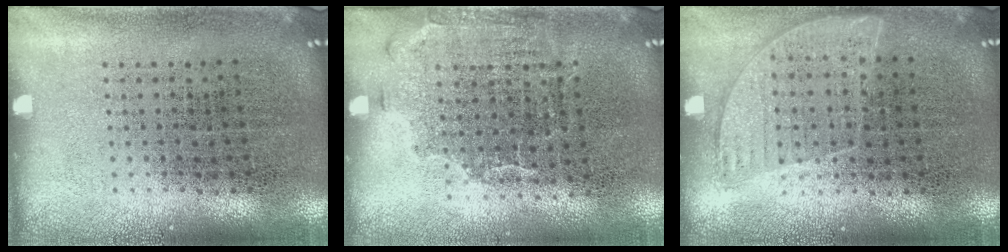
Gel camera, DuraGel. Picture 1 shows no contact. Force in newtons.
{"total": 1.5, "press": 1.1, "slide": 0.9}
{"total": 0.9, "press": 0.7, "slide": 0.5}